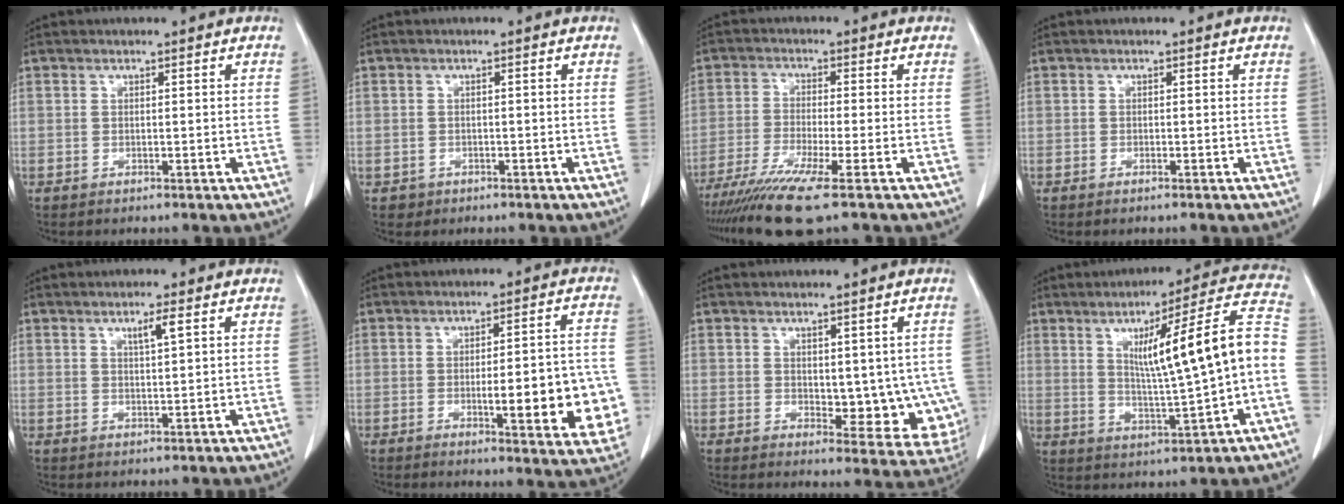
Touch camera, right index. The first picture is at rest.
{"total": 1.7, "force": [-0.7, 1.5, -0.1], "torque": [-0.001, 0.007, -0.010]}
{"total": 8.8, "force": [-6.4, -1.0, 5.9], "torque": [-0.105, -0.025, -0.110]}
{"total": 0.5, "force": [-0.4, 0.0, 0.3], "torque": [-0.011, -0.002, -0.005]}
{"total": 2.5, "force": [1.3, 0.0, 2.1], "torque": [-0.039, -0.003, 0.023]}
{"total": 13.4, "force": [-3.0, 3.0, 12.8], "torque": [-0.120, 0.012, -0.029]}
{"total": 9.3, "force": [0.0, 5.0, 7.9], "torque": [-0.074, -0.009, 0.013]}
{"total": 15.7, "force": [0.5, 0.0, 15.7], "torque": [-0.224, 0.020, 0.011]}